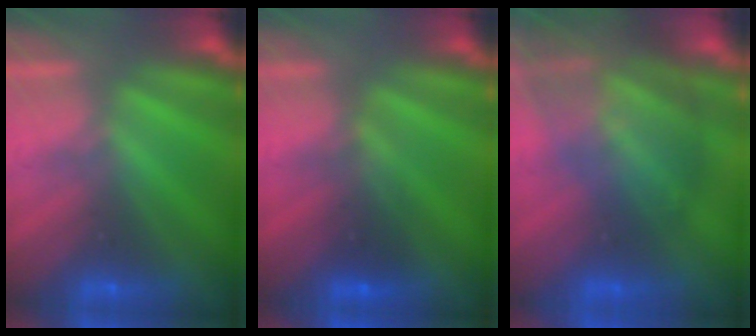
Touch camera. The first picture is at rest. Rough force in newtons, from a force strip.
{"total": 2.7}
{"total": 10.6}